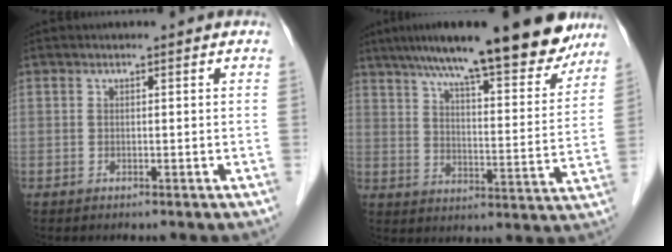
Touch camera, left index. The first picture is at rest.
{"total": 21.4, "force": [17.1, 3.5, 12.4], "torque": [-0.185, 0.012, 0.240]}